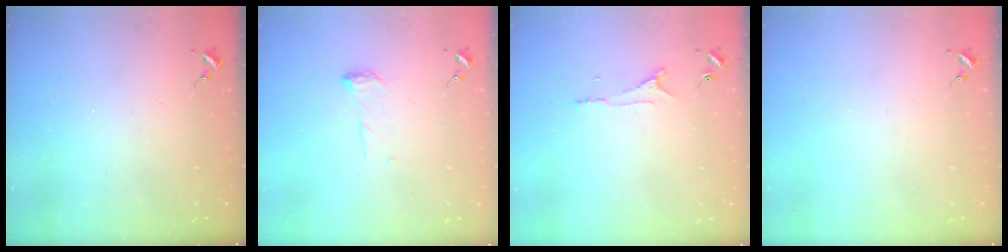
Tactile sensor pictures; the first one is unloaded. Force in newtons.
{"total": 7.6, "press": 7.5, "slide": 0.8}
{"total": 5.8, "press": 5.8, "slide": 0.7}
{"total": 0.0}